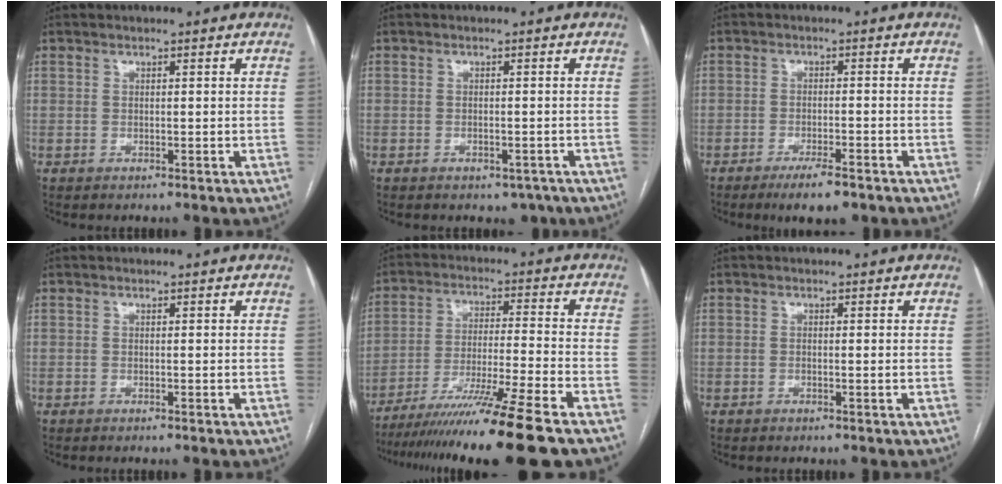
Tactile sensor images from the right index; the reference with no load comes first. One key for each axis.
{"total": 2.9, "fx": -2.1, "fy": 1.6, "fz": 1.1, "tx": -0.007, "ty": 0.003, "tz": -0.021}
{"total": 5.3, "fx": -3.8, "fy": 1.1, "fz": 3.6, "tx": -0.062, "ty": -0.006, "tz": -0.058}
{"total": 0.0}
{"total": 17.1, "fx": -13.3, "fy": -2.3, "fz": 10.5, "tx": -0.171, "ty": -0.044, "tz": -0.222}
{"total": 0.0}